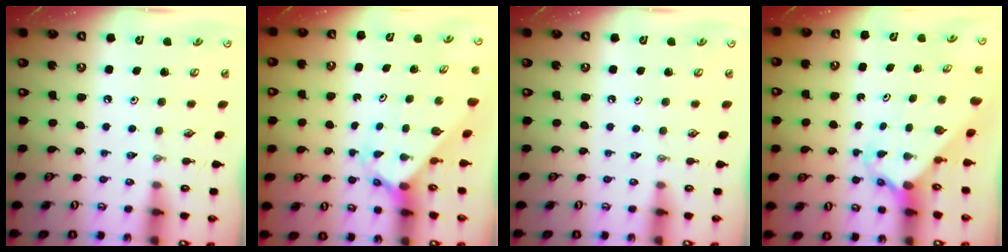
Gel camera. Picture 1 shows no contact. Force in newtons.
{"total": 2.3, "press": 2.3, "slide": 0.2}
{"total": 0.0}
{"total": 2.5, "press": 2.5, "slide": 0.3}